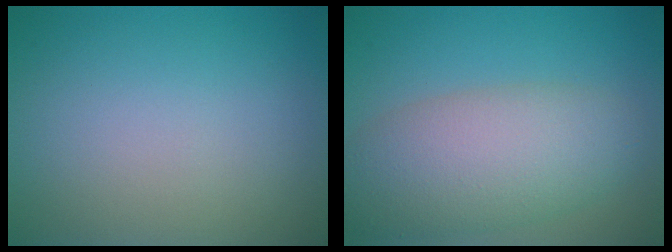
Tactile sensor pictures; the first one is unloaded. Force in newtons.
{"total": 6.9, "press": 6.9, "slide": 0.5}